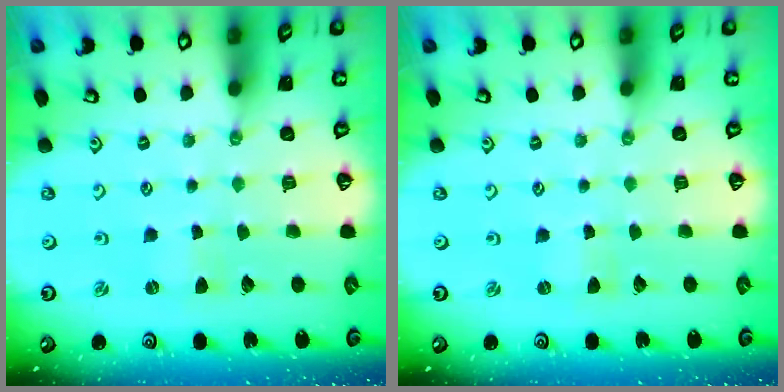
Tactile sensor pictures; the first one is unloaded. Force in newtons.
{"total": 0.0}